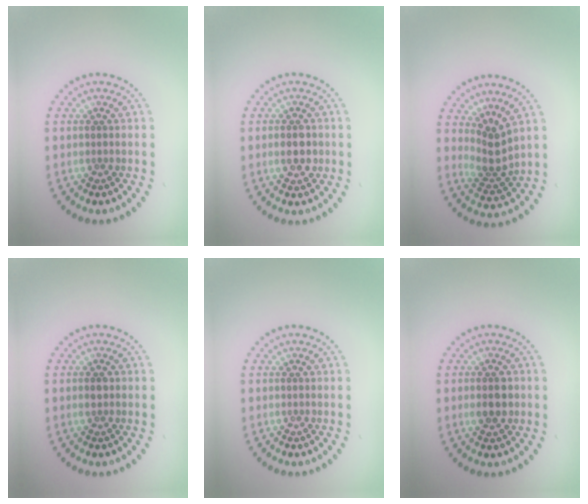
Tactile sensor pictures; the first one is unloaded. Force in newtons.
{"total": 2.1, "press": 2.1, "slide": 0.3}
{"total": 2.7, "press": 1.9, "slide": 1.9}
{"total": 0.9, "press": 0.8, "slide": 0.2}
{"total": 0.0}
{"total": 2.7, "press": 2.7, "slide": 0.1}